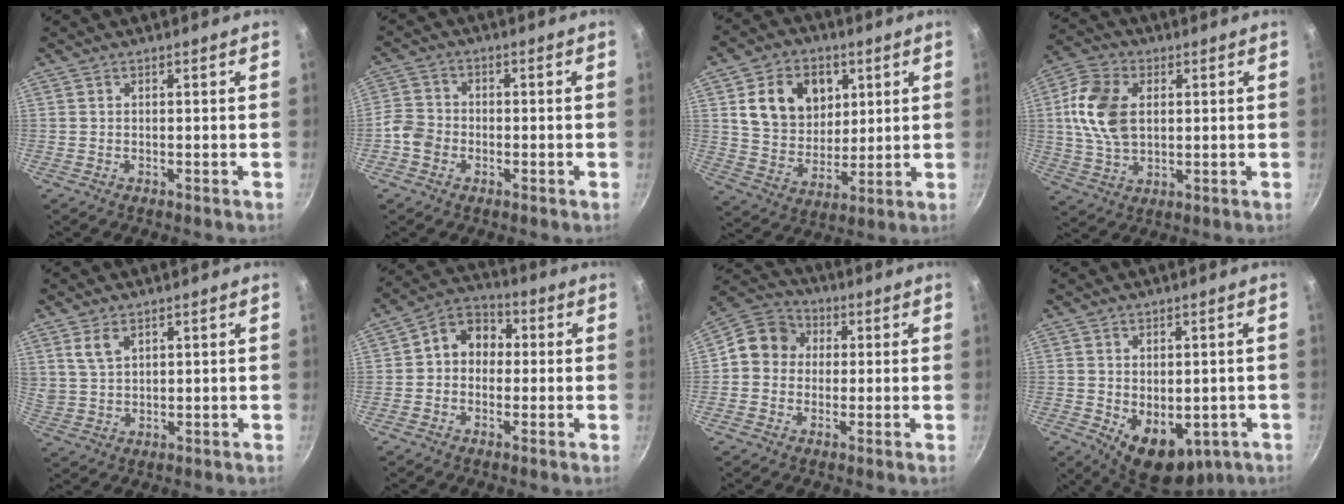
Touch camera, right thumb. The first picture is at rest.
{"total": 4.7, "force": [-1.8, 3.9, 1.9], "torque": [-0.025, 0.020, -0.045]}
{"total": 15.1, "force": [4.9, 11.7, 8.2], "torque": [-0.113, -0.017, 0.086]}
{"total": 12.8, "force": [2.0, 8.4, 9.3], "torque": [-0.164, 0.004, 0.033]}
{"total": 5.0, "force": [2.6, 2.9, 3.1], "torque": [-0.054, -0.009, 0.059]}
{"total": 8.7, "force": [0.4, 7.2, 4.8], "torque": [-0.034, 0.025, -0.016]}
{"total": 9.0, "force": [0.7, 8.1, 3.8], "torque": [-0.031, 0.019, -0.013]}
{"total": 11.0, "force": [-2.5, 7.4, 7.8], "torque": [-0.080, -0.012, -0.011]}